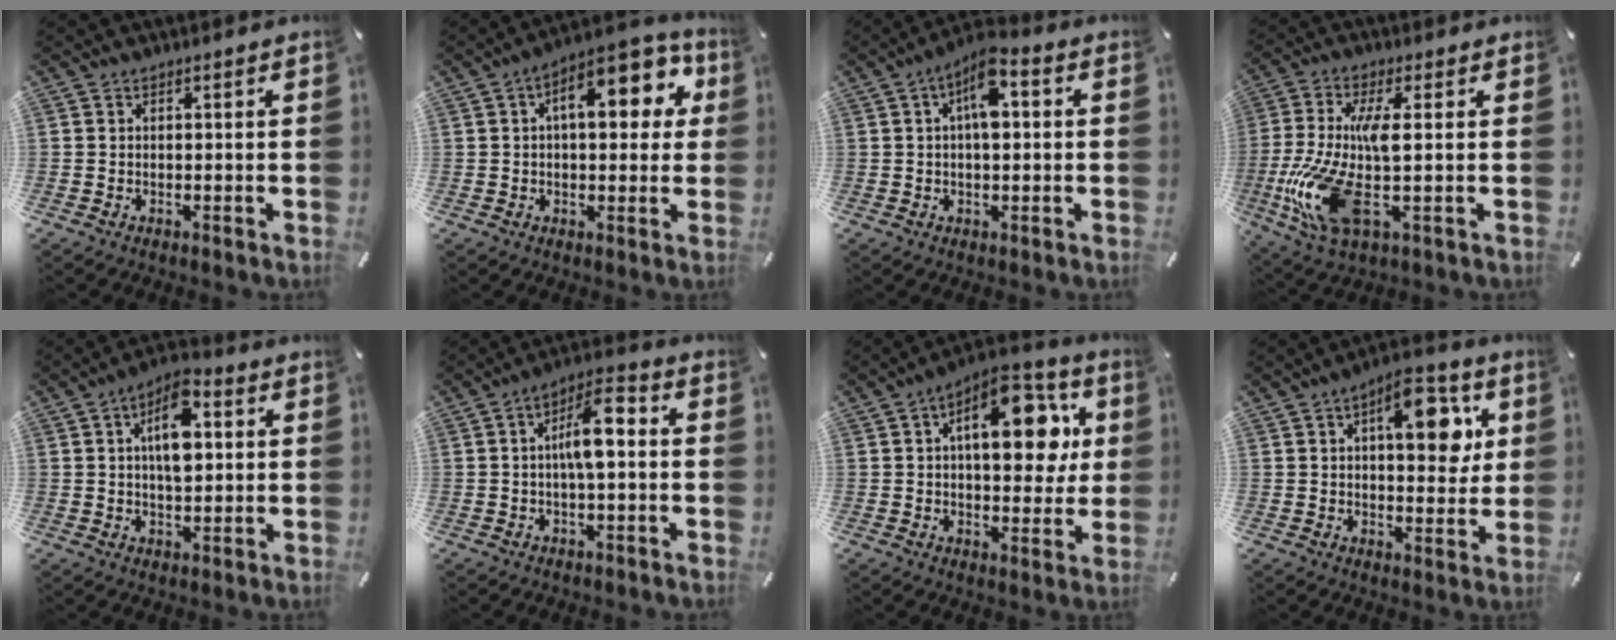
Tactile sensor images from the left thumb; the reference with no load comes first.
{"total": 13.9, "force": [4.2, 6.8, 11.3], "torque": [-0.143, -0.017, 0.065]}
{"total": 7.6, "force": [1.4, 3.5, 6.6], "torque": [-0.101, 0.005, 0.022]}
{"total": 14.6, "force": [-0.8, 3.4, 14.2], "torque": [-0.331, -0.033, -0.024]}
{"total": 9.9, "force": [2.5, 5.0, 8.1], "torque": [-0.132, -0.002, 0.038]}
{"total": 9.4, "force": [0.0, 3.4, 8.8], "torque": [-0.147, 0.011, -0.004]}
{"total": 17.4, "force": [5.1, 9.3, 13.8], "torque": [-0.181, -0.016, 0.082]}
{"total": 13.6, "force": [5.2, 6.5, 10.8], "torque": [-0.132, -0.020, 0.078]}